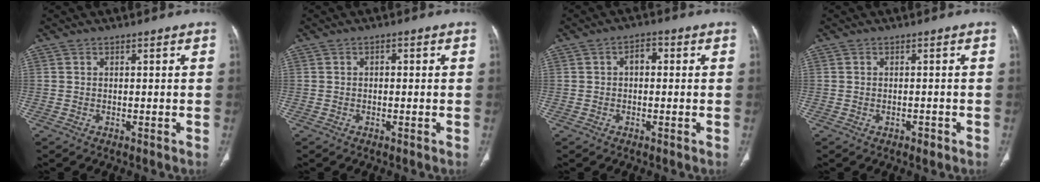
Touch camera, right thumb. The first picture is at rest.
{"total": 1.0, "force": [0.1, 0.7, 0.7], "torque": [-0.001, 0.003, -0.002]}
{"total": 2.9, "force": [0.1, 1.9, 2.1], "torque": [-0.023, 0.011, -0.005]}
{"total": 1.3, "force": [-0.7, 0.7, 0.8], "torque": [-0.016, 0.007, -0.006]}